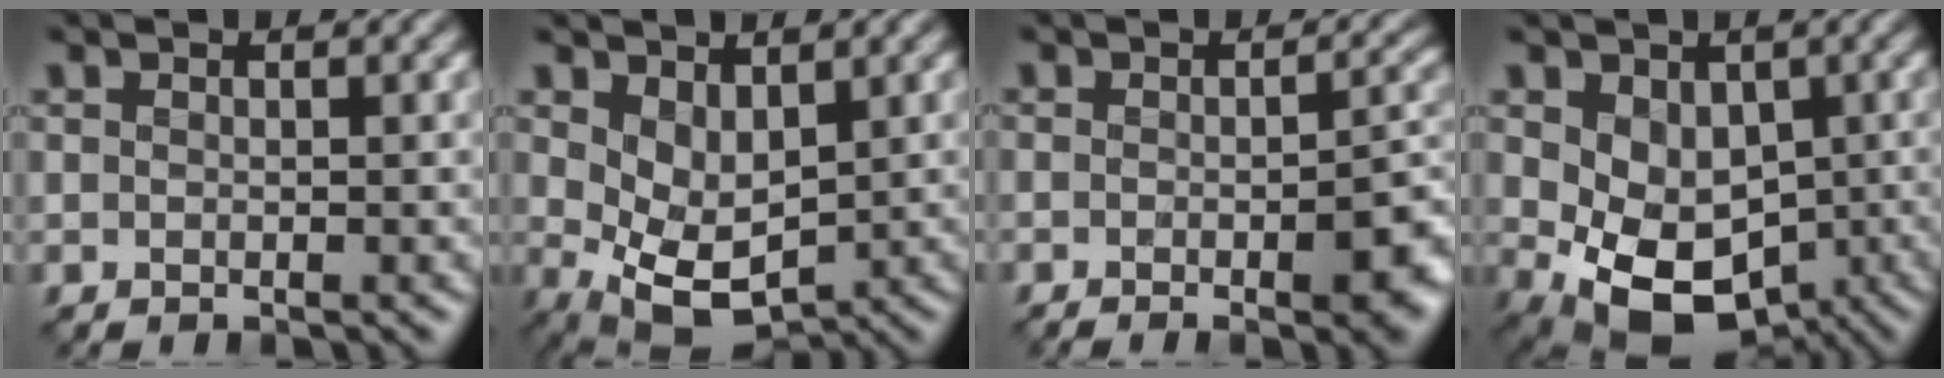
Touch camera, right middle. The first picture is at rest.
{"total": 4.6, "force": [0.8, 2.8, 3.6], "torque": [-0.081, -0.017, 0.025]}
{"total": 6.3, "force": [-2.3, 1.7, 5.6], "torque": [-0.073, -0.009, -0.029]}
{"total": 7.8, "force": [-1.2, 5.7, 5.2], "torque": [-0.086, -0.028, -0.005]}